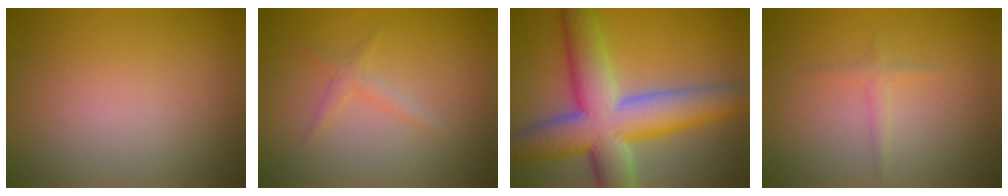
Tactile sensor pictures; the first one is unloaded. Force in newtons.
{"total": 1.2, "press": 1.2, "slide": 0.0}
{"total": 11.1, "press": 11.0, "slide": 0.7}
{"total": 1.0, "press": 1.0, "slide": 0.1}